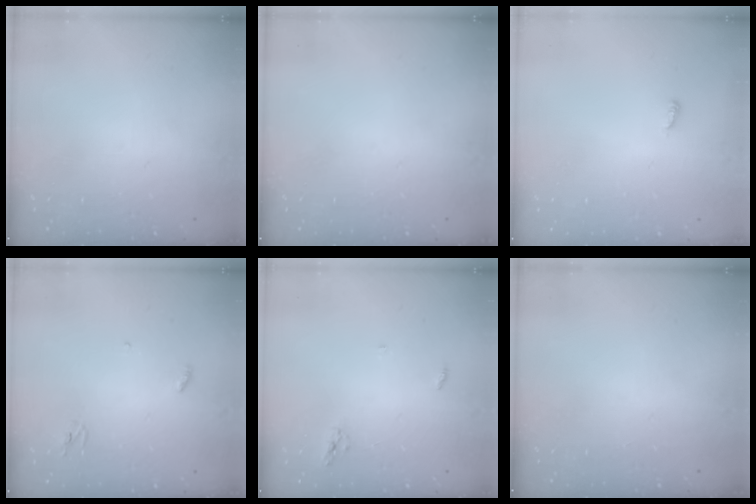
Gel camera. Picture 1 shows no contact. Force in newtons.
{"total": 0.0}
{"total": 2.9, "press": 2.9, "slide": 0.3}
{"total": 2.9, "press": 2.9, "slide": 0.2}
{"total": 3.8, "press": 3.8, "slide": 0.1}
{"total": 0.0}